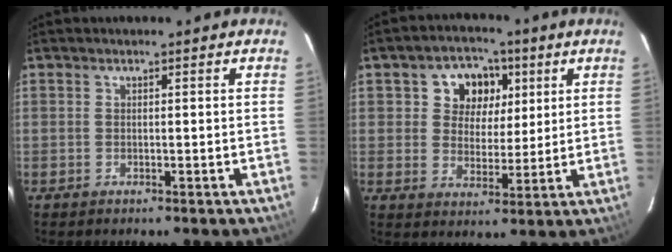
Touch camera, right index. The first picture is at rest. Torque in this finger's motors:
{"motor_torque": [0.15, 0.08, 0.14, 0.06]}